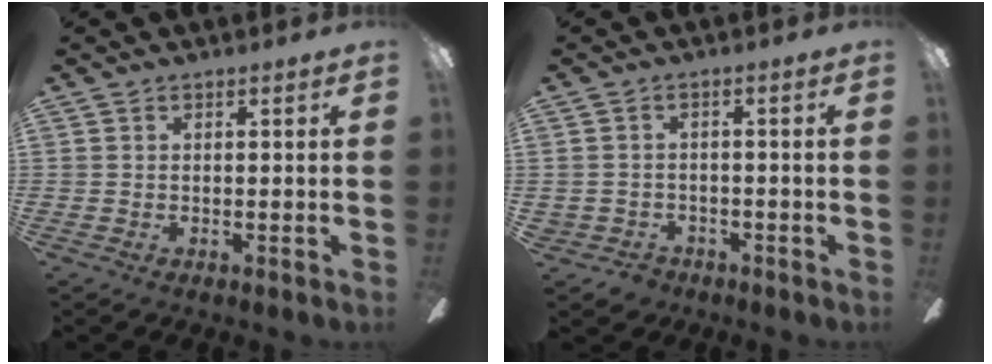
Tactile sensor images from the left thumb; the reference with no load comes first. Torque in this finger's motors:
{"motor_torque": [-0.03, 0.03, 0.19, -0.10, 0.04]}